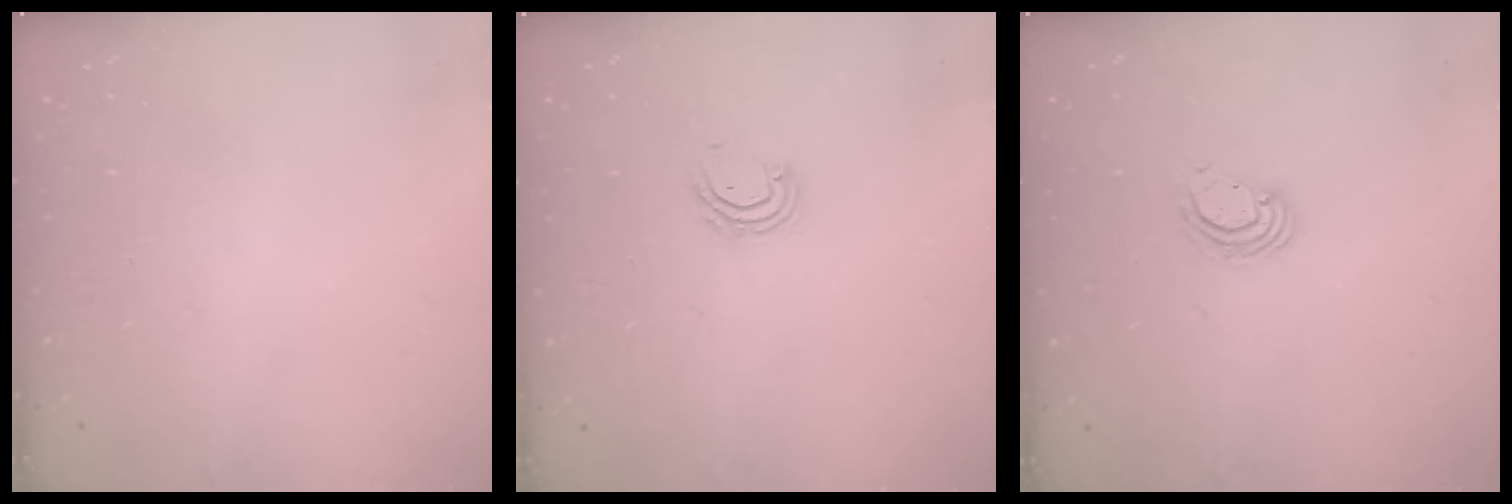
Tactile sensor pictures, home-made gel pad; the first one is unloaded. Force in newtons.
{"total": 5.0, "press": 4.9, "slide": 0.3}
{"total": 3.7, "press": 3.7, "slide": 0.2}